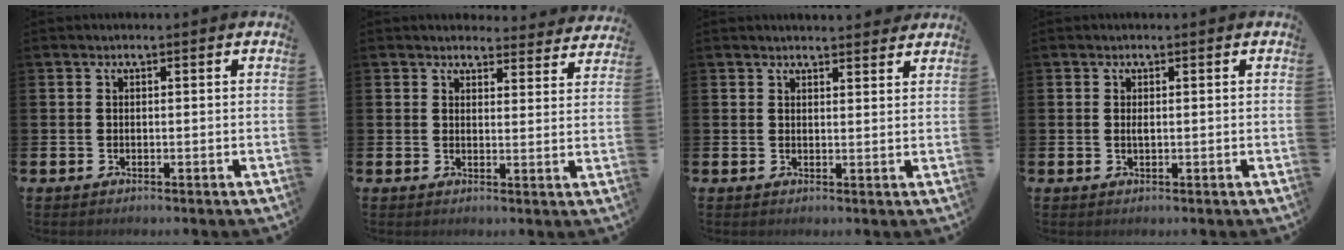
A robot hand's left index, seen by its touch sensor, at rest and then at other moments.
{"total": 3.6, "force": [3.5, 0.9, -0.1], "torque": [0.006, -0.022, 0.061]}
{"total": 2.5, "force": [2.4, 0.3, -0.1], "torque": [0.007, -0.016, 0.042]}
{"total": 0.6, "force": [0.2, 0.2, 0.6], "torque": [-0.010, 0.000, 0.002]}